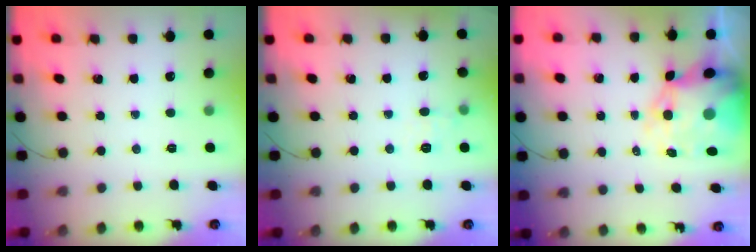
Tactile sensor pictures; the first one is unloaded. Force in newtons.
{"total": 6.7, "press": 6.5, "slide": 1.6}
{"total": 12.9, "press": 12.4, "slide": 3.7}